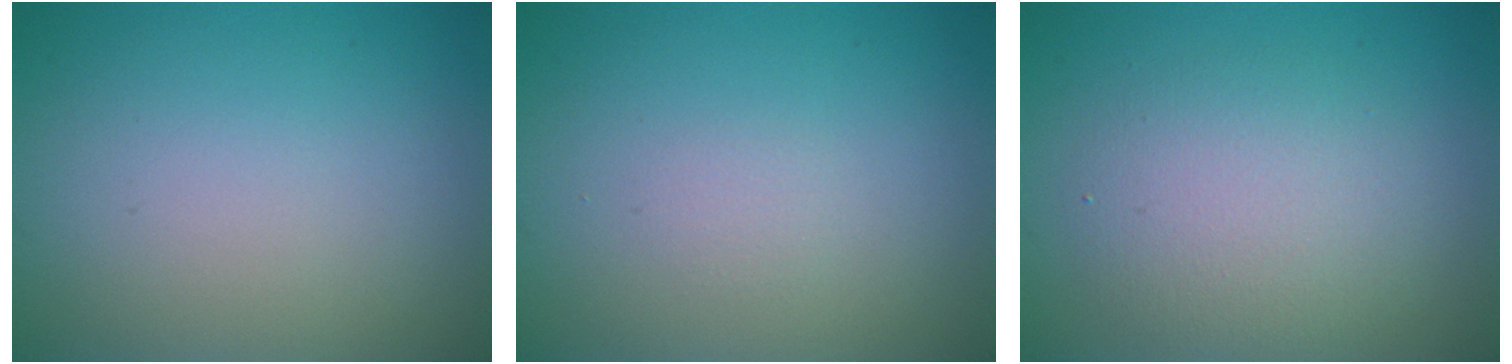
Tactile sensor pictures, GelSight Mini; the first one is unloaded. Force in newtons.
{"total": 0.5, "press": 0.5, "slide": 0.0}
{"total": 4.2, "press": 4.2, "slide": 0.1}